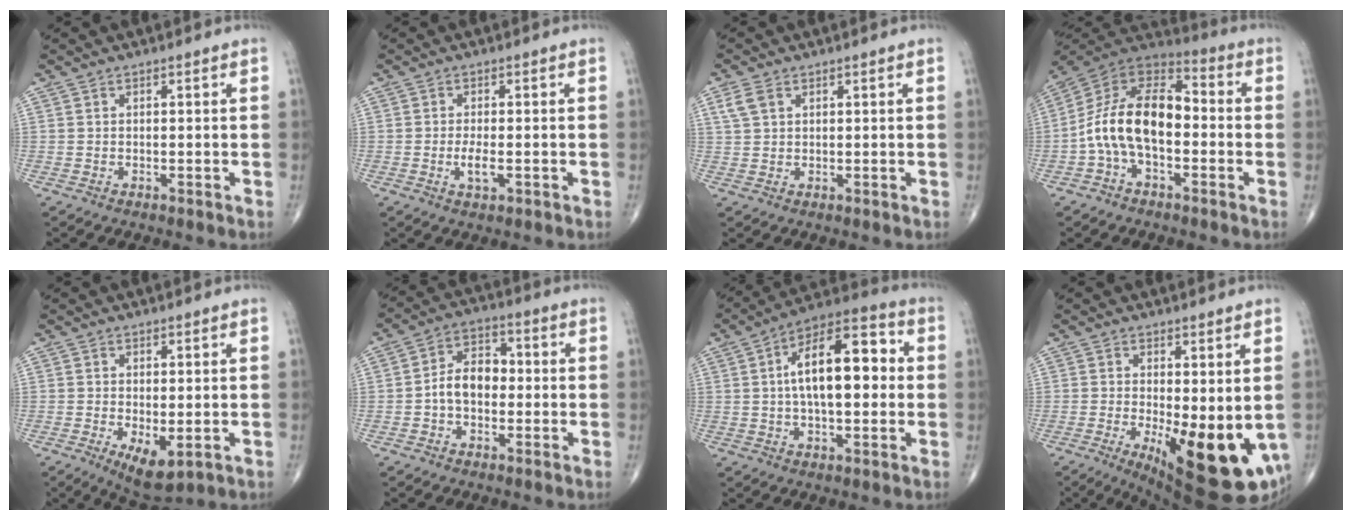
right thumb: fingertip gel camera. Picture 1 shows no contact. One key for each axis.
{"total": 3.2, "fx": -0.8, "fy": 1.2, "fz": 2.9, "tx": -0.057, "ty": -0.003, "tz": -0.016}
{"total": 3.3, "fx": 1.5, "fy": 2.1, "fz": 2.0, "tx": -0.044, "ty": 0.005, "tz": 0.038}
{"total": 15.9, "fx": -2.5, "fy": 9.0, "fz": 12.8, "tx": -0.222, "ty": 0.048, "tz": -0.056}
{"total": 6.2, "fx": -1.6, "fy": 2.7, "fz": 5.4, "tx": -0.086, "ty": -0.018, "tz": -0.016}
{"total": 7.7, "fx": -0.9, "fy": 5.3, "fz": 5.6, "tx": -0.079, "ty": 0.028, "tz": -0.028}
{"total": 16.5, "fx": 1.6, "fy": 7.6, "fz": 14.5, "tx": -0.215, "ty": 0.029, "tz": 0.016}
{"total": 15.6, "fx": -3.2, "fy": 5.4, "fz": 14.3, "tx": -0.176, "ty": -0.029, "tz": -0.025}